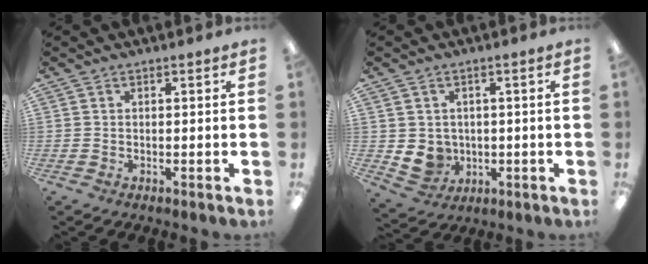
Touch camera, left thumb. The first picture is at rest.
{"total": 4.9, "force": [1.0, 4.7, 1.1], "torque": [-0.040, -0.006, 0.023]}